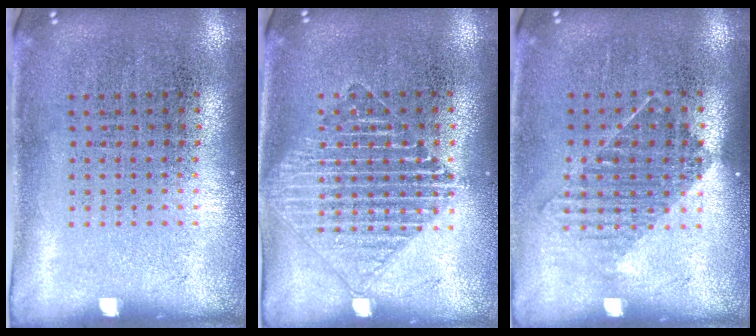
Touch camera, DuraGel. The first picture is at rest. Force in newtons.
{"total": 1.4, "press": 1.4, "slide": 0.3}
{"total": 1.2, "press": 1.0, "slide": 0.7}